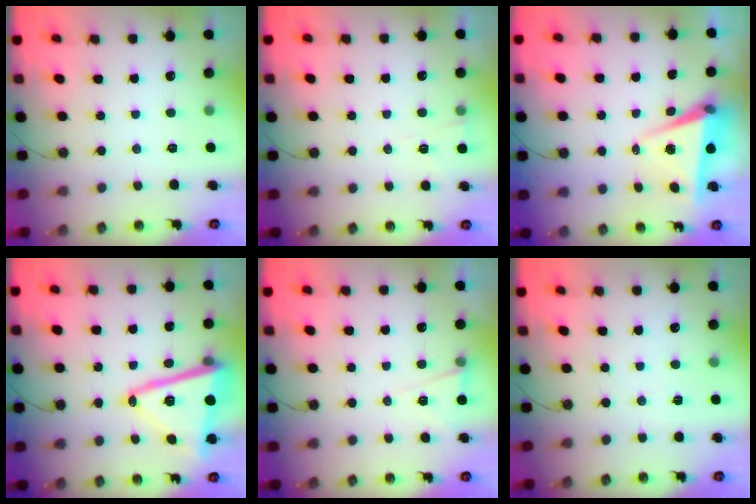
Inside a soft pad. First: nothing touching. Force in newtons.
{"total": 2.6, "press": 2.1, "slide": 1.5}
{"total": 6.1, "press": 4.4, "slide": 4.3}
{"total": 17.0, "press": 16.9, "slide": 2.0}
{"total": 5.8, "press": 4.0, "slide": 4.2}
{"total": 3.8, "press": 3.2, "slide": 2.1}